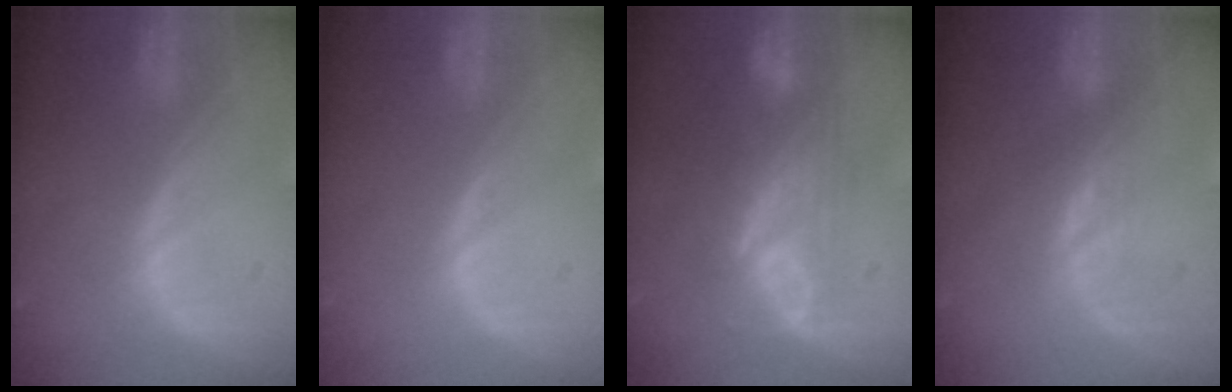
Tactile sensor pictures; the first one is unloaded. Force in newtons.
{"total": 0.0}
{"total": 7.5, "press": 6.6, "slide": 3.7}
{"total": 1.4, "press": 1.4, "slide": 0.3}